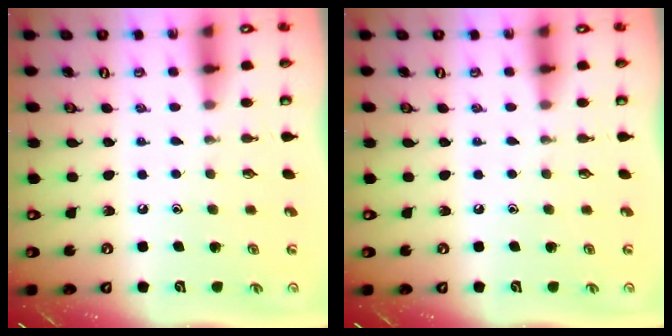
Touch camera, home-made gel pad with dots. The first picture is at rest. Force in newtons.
{"total": 0.0}